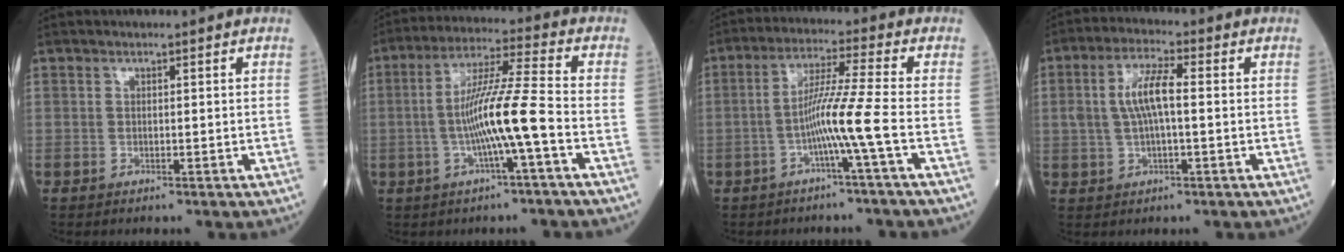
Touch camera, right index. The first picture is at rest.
{"total": 10.3, "force": [-2.3, -0.7, 10.0], "torque": [-0.191, 0.010, -0.042]}
{"total": 7.4, "force": [-2.4, -2.1, 6.7], "torque": [-0.130, 0.010, -0.046]}
{"total": 6.6, "force": [0.7, 1.7, 6.3], "torque": [-0.136, 0.016, 0.016]}